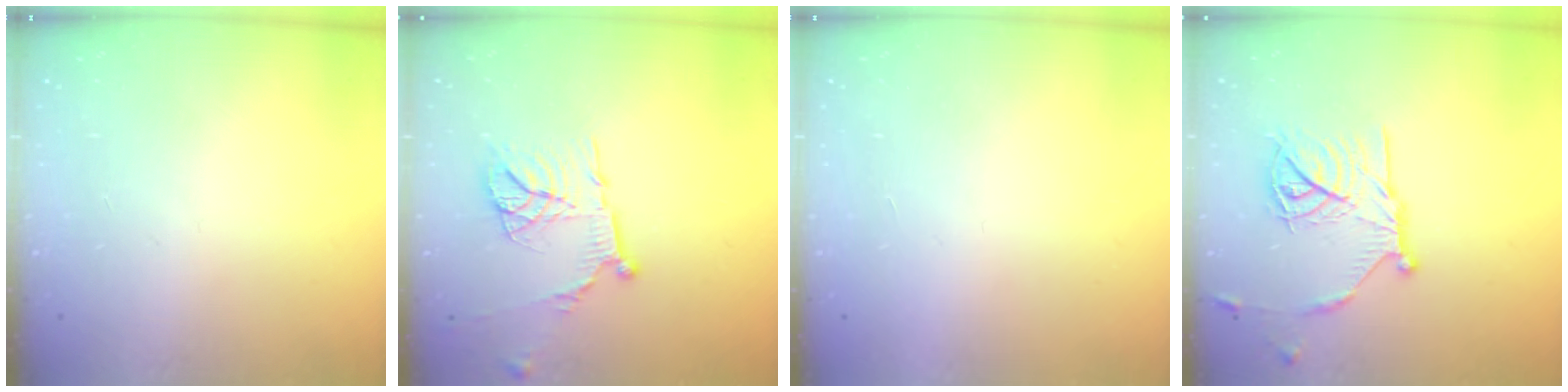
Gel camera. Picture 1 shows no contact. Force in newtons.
{"total": 14.7, "press": 14.7, "slide": 1.6}
{"total": 1.7, "press": 1.6, "slide": 0.1}
{"total": 17.0, "press": 17.0, "slide": 1.0}